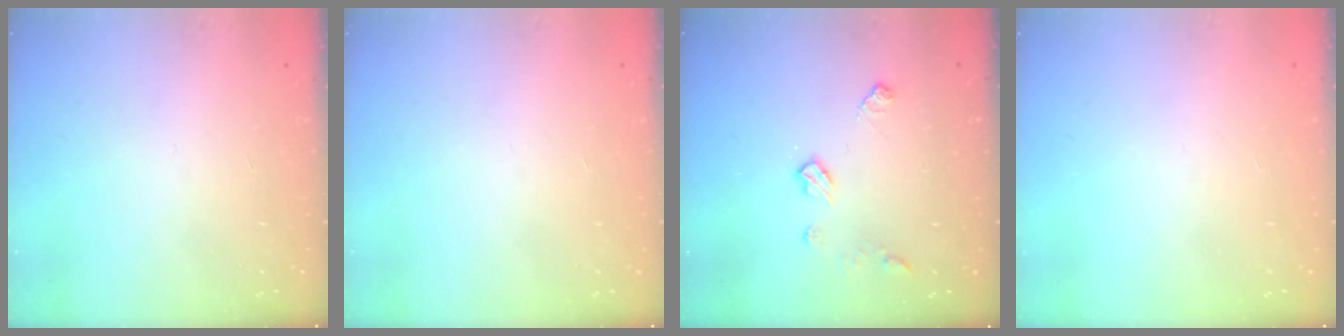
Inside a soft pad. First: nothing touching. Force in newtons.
{"total": 0.0}
{"total": 6.6, "press": 6.6, "slide": 0.5}
{"total": 0.0}